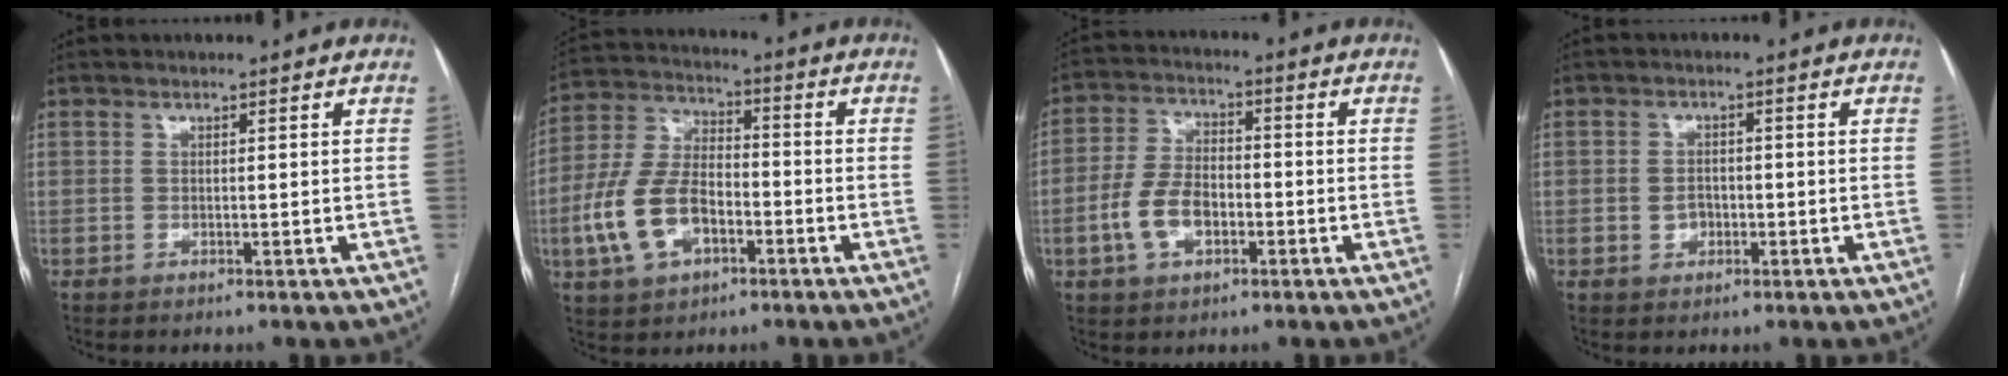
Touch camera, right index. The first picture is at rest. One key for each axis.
{"total": 12.4, "fx": -4.2, "fy": 6.9, "fz": 9.5, "tx": -0.219, "ty": 0.015, "tz": -0.075}
{"total": 8.3, "fx": -2.7, "fy": 4.7, "fz": 6.3, "tx": -0.140, "ty": 0.013, "tz": -0.050}
{"total": 2.6, "fx": -0.7, "fy": 2.1, "fz": 1.4, "tx": -0.020, "ty": 0.004, "tz": -0.007}